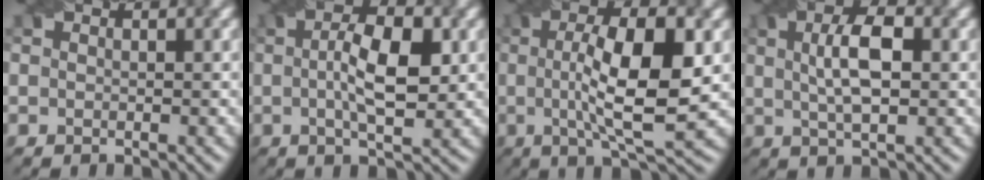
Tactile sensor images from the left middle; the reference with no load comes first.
{"total": 6.1, "force": [0.6, 1.9, 5.7], "torque": [-0.094, 0.006, 0.006]}
{"total": 9.4, "force": [0.4, 2.5, 9.1], "torque": [-0.141, 0.005, 0.005]}
{"total": 4.9, "force": [0.8, 1.7, 4.5], "torque": [-0.082, 0.008, 0.013]}